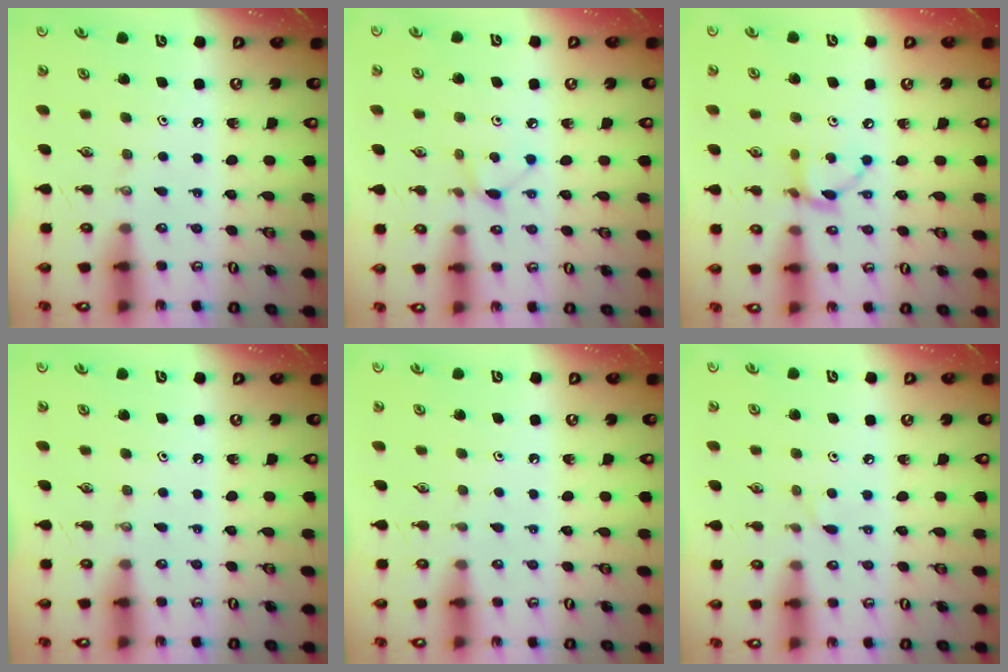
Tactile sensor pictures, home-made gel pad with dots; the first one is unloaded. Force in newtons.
{"total": 4.6, "press": 4.5, "slide": 0.6}
{"total": 8.1, "press": 8.0, "slide": 0.2}
{"total": 0.0}
{"total": 0.6, "press": 0.6, "slide": 0.1}
{"total": 3.6, "press": 3.6, "slide": 0.3}